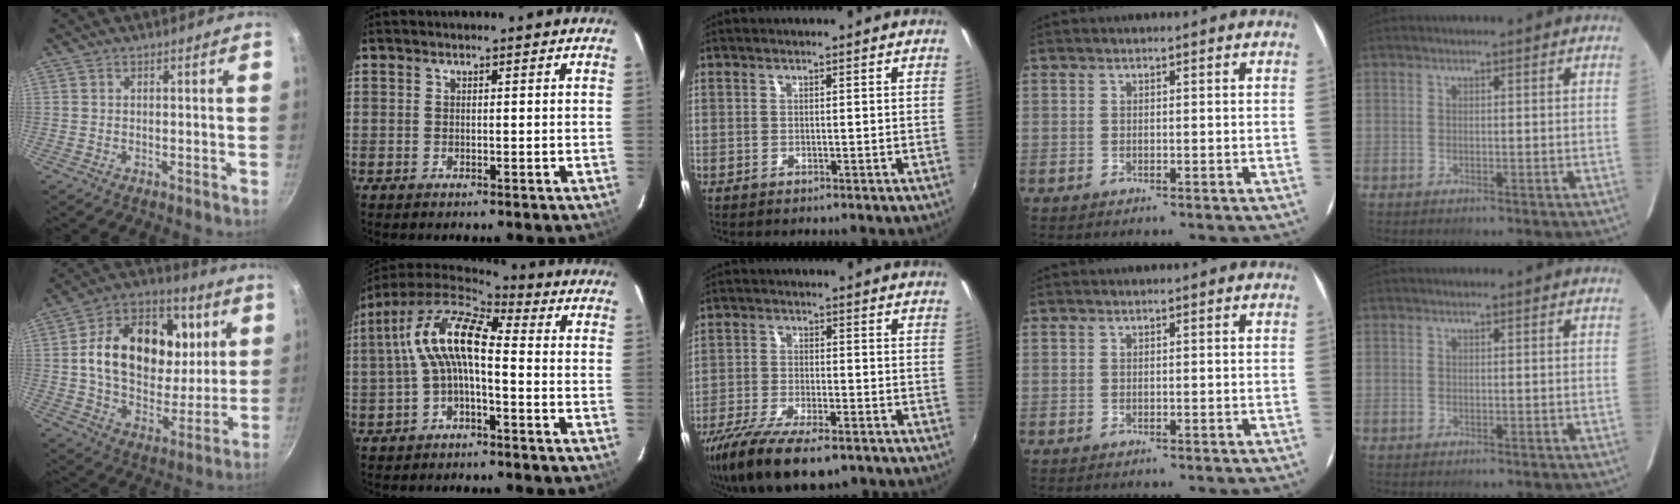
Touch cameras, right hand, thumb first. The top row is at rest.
{"thumb": {"total": 24.4, "force": [5.4, 17.0, 16.6], "torque": [-0.239, -0.004, 0.077]}, "index": {"total": 10.6, "force": [-0.8, 4.0, 9.8], "torque": [-0.194, 0.022, -0.020]}, "middle": {"total": 15.5, "force": [-10.8, 5.2, 9.9], "torque": [-0.211, -0.050, -0.189]}}